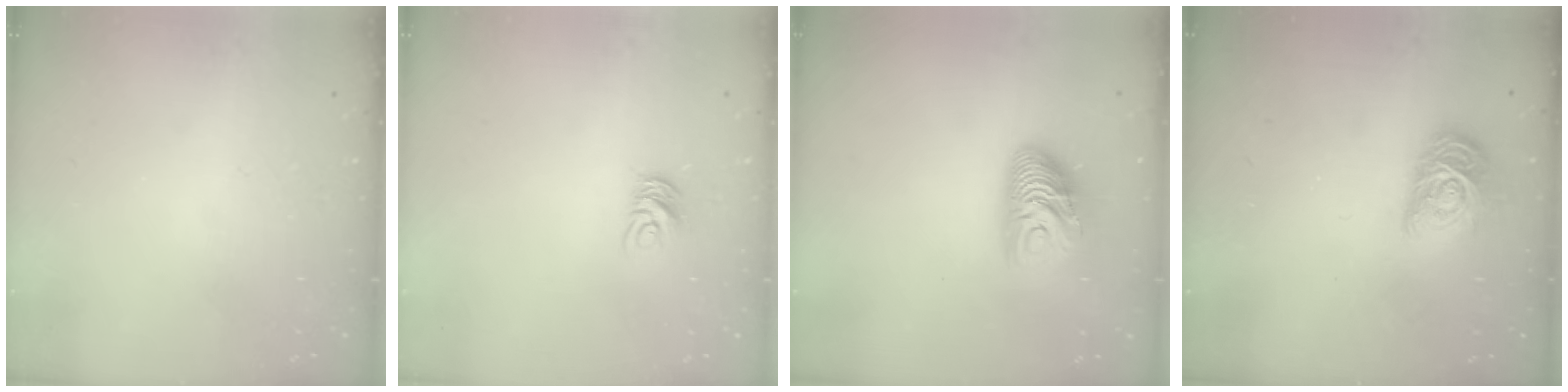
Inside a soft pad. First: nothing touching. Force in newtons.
{"total": 7.5, "press": 7.5, "slide": 0.5}
{"total": 10.2, "press": 10.2, "slide": 0.7}
{"total": 12.6, "press": 12.6, "slide": 0.5}